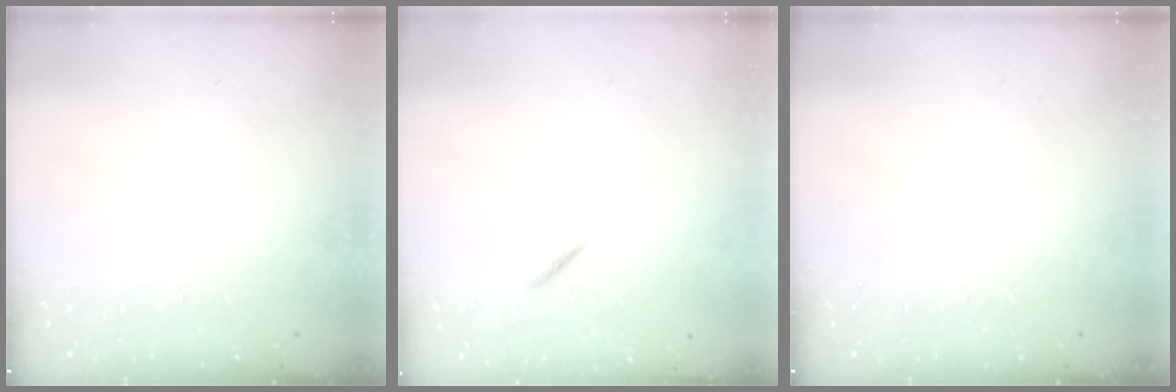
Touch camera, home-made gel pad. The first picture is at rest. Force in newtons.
{"total": 1.2, "press": 1.0, "slide": 0.6}
{"total": 0.0}